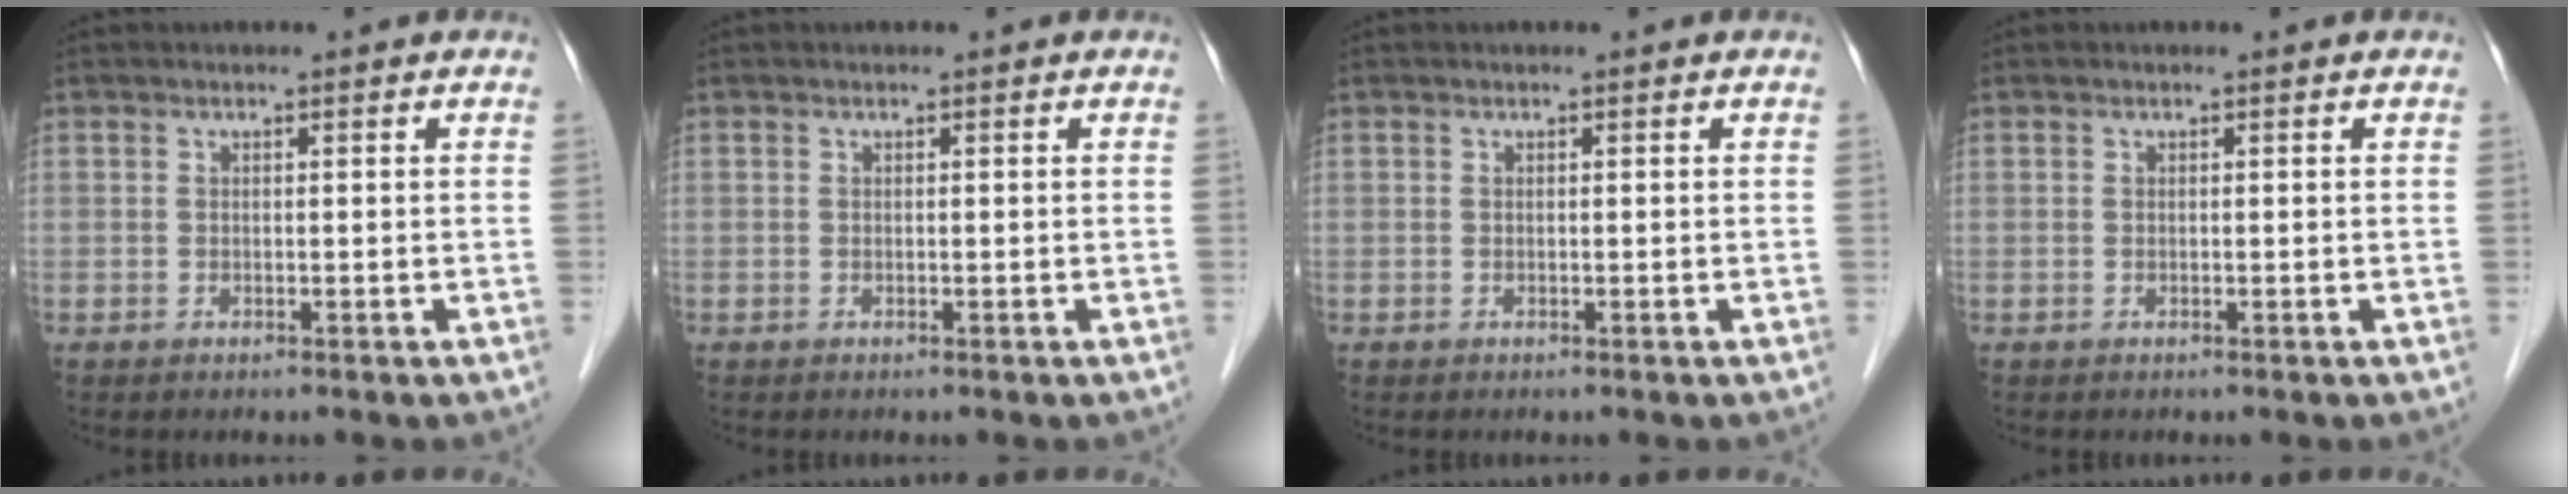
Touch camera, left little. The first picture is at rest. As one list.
[{"total": 0.0}, {"total": 0.0}, {"total": 0.0}]